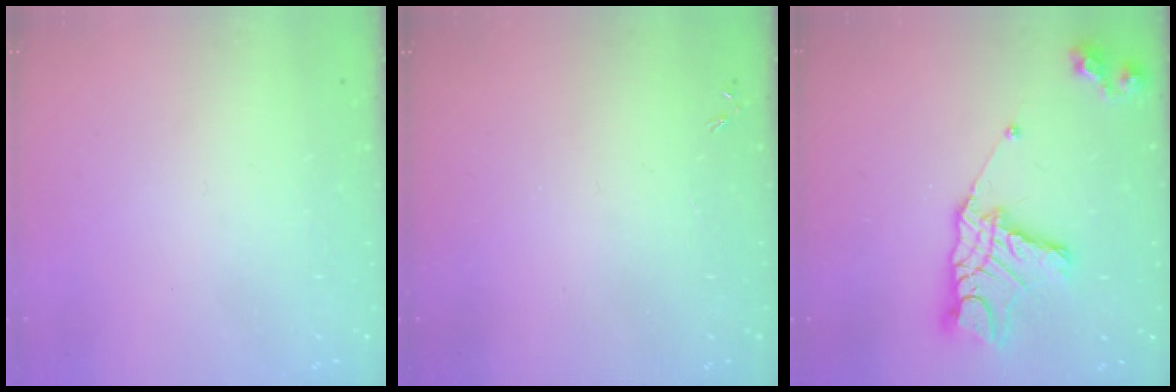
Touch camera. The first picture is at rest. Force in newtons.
{"total": 0.0}
{"total": 15.2, "press": 15.1, "slide": 1.3}